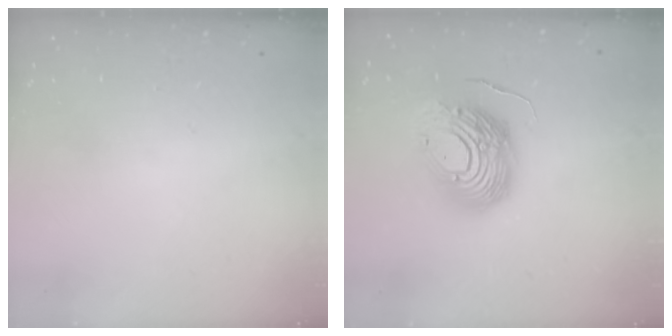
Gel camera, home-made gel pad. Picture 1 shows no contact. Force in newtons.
{"total": 17.1, "press": 16.9, "slide": 2.7}